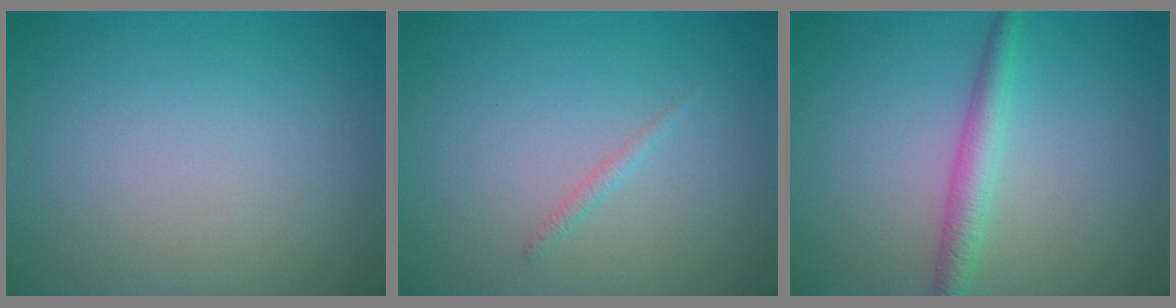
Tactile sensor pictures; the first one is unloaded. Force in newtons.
{"total": 0.7, "press": 0.7, "slide": 0.0}
{"total": 2.7, "press": 2.7, "slide": 0.0}